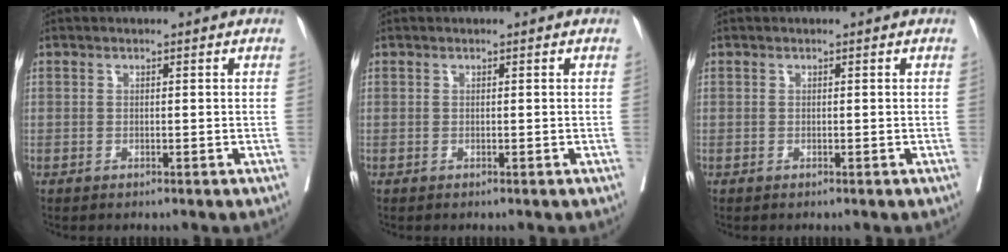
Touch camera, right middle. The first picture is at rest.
{"total": 0.0}
{"total": 0.0}